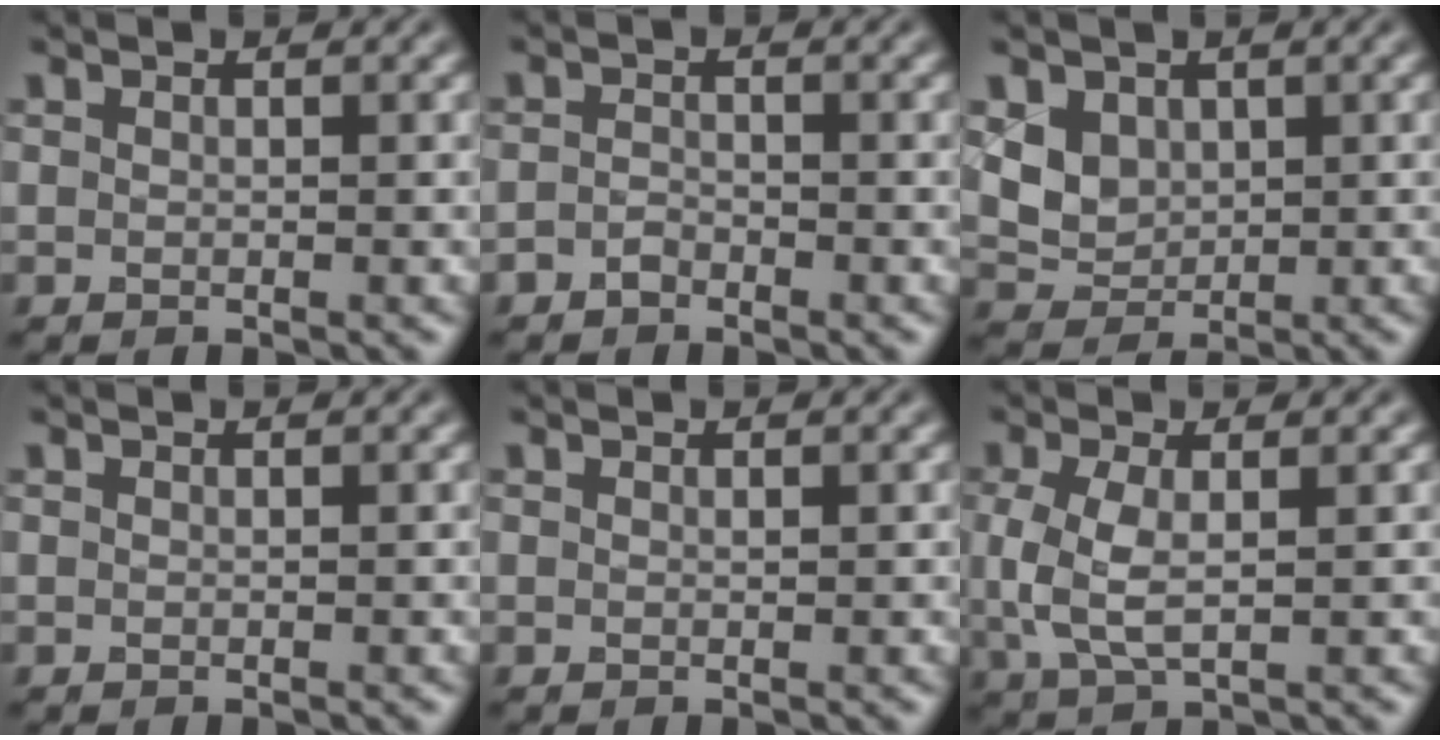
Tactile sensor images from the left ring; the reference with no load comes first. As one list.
[{"total": 1.0, "force": [-0.8, 0.6, 0.4], "torque": [-0.007, 0.002, -0.018]}, {"total": 3.0, "force": [1.1, 2.4, 1.3], "torque": [-0.035, -0.008, 0.025]}, {"total": 0.0}, {"total": 0.0}, {"total": 4.1, "force": [0.2, 1.9, 3.6], "torque": [-0.090, 0.001, 0.005]}]